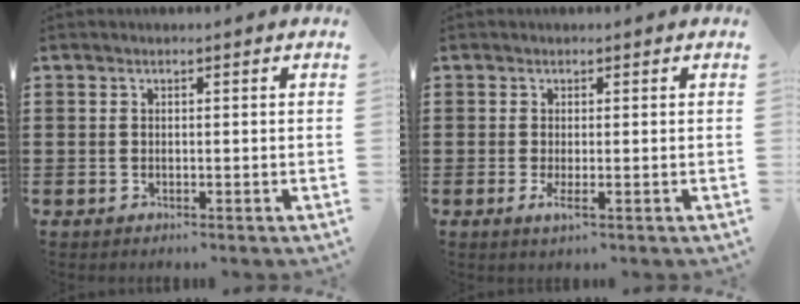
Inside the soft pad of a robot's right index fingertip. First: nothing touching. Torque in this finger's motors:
{"motor_torque": [0.02, 0.03, 0.08, 0.05]}